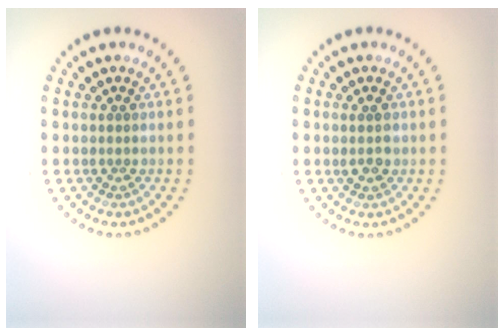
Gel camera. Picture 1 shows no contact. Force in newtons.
{"total": 1.5, "press": 1.5, "slide": 0.3}